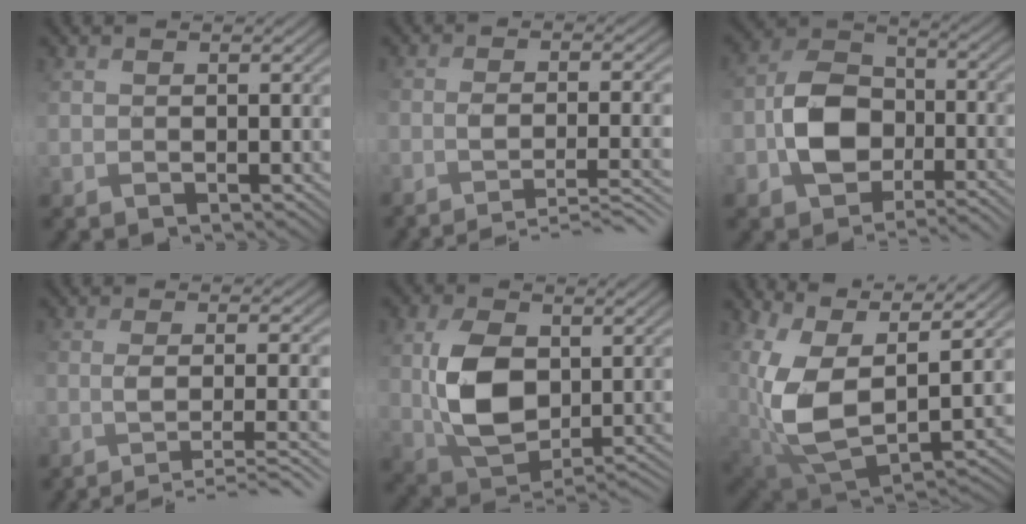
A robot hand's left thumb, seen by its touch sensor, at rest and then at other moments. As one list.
[{"total": 7.3, "force": [-4.8, 1.6, 5.2], "torque": [-0.074, 0.007, -0.069]}, {"total": 8.5, "force": [-3.7, 5.4, 5.4], "torque": [-0.108, 0.003, -0.086]}, {"total": 7.8, "force": [-4.3, 1.9, 6.3], "torque": [-0.094, -0.005, -0.062]}, {"total": 8.3, "force": [0.1, 5.2, 6.5], "torque": [-0.140, -0.002, 0.005]}, {"total": 13.2, "force": [2.8, 7.1, 10.8], "torque": [-0.267, -0.013, 0.061]}]